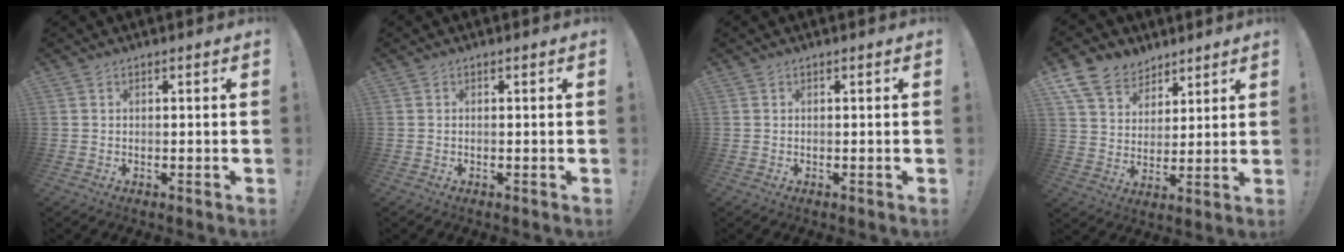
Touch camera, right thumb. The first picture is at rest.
{"total": 0.0}
{"total": 0.0}
{"total": 11.3, "force": [8.0, 7.4, 2.9], "torque": [-0.062, -0.054, 0.161]}